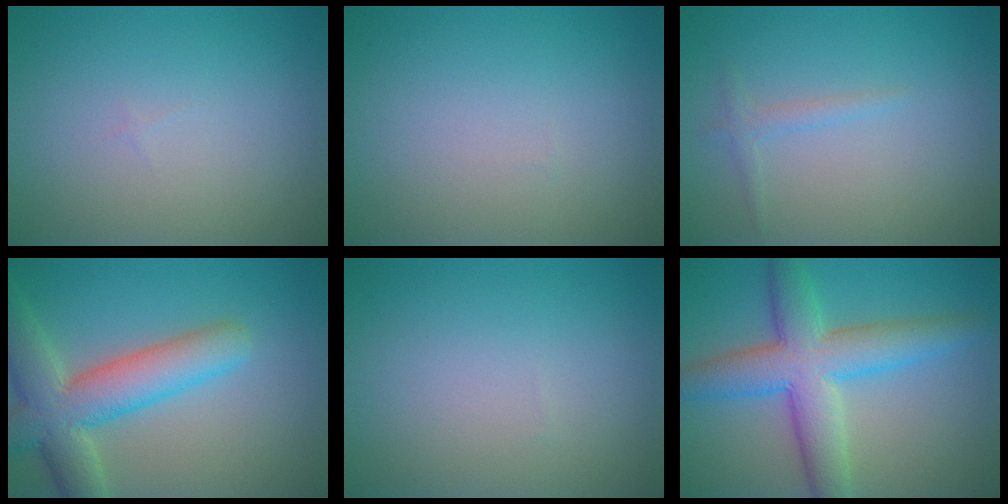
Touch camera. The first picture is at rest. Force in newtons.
{"total": 0.0}
{"total": 1.1, "press": 1.1, "slide": 0.1}
{"total": 7.6, "press": 7.5, "slide": 0.7}
{"total": 0.0}
{"total": 7.8, "press": 7.8, "slide": 0.2}